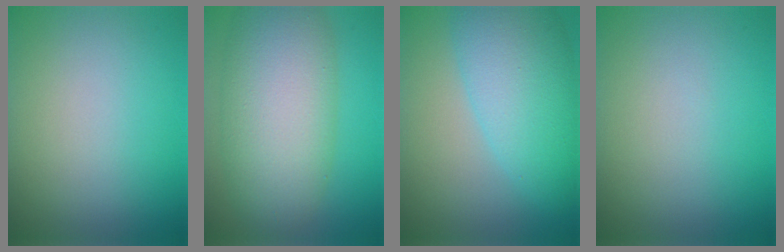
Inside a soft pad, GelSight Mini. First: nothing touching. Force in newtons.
{"total": 10.2, "press": 10.2, "slide": 0.4}
{"total": 8.2, "press": 8.2, "slide": 0.3}
{"total": 0.0}